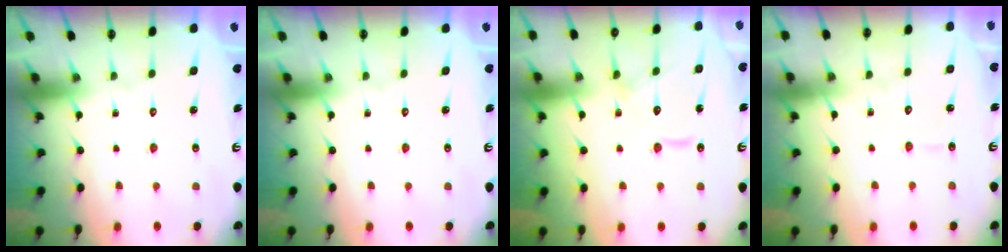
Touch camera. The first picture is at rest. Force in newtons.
{"total": 0.0}
{"total": 11.5, "press": 11.4, "slide": 1.0}
{"total": 2.8, "press": 2.8, "slide": 0.3}